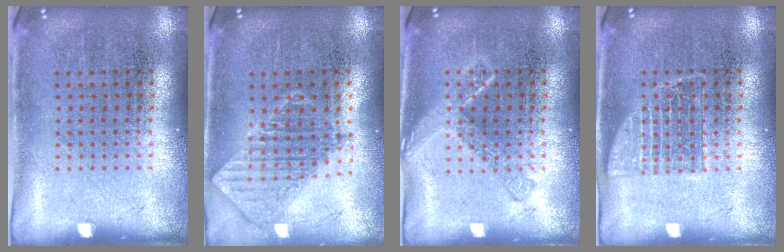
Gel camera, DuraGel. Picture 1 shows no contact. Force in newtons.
{"total": 1.0, "press": 1.0, "slide": 0.2}
{"total": 2.1, "press": 2.0, "slide": 0.2}
{"total": 1.9, "press": 1.8, "slide": 0.3}